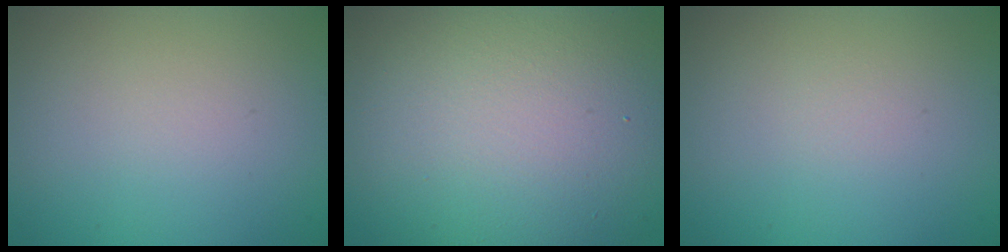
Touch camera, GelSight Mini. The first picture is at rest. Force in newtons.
{"total": 14.1, "press": 14.1, "slide": 0.2}
{"total": 0.0}